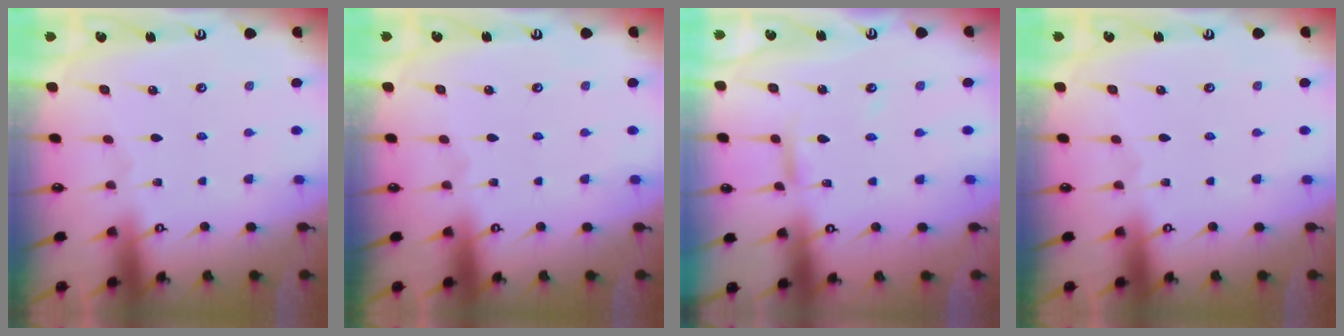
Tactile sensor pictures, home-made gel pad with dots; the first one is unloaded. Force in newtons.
{"total": 0.0}
{"total": 4.5, "press": 4.5, "slide": 0.4}
{"total": 0.0}